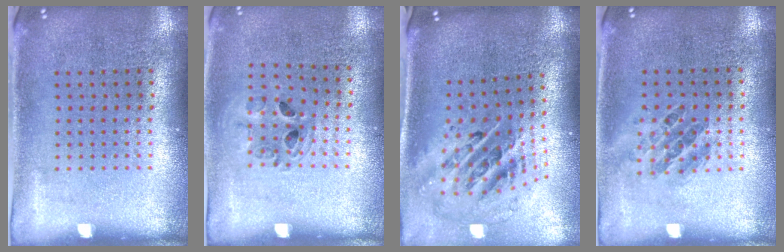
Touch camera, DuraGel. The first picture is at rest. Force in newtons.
{"total": 0.9, "press": 0.9, "slide": 0.2}
{"total": 2.3, "press": 1.6, "slide": 1.7}
{"total": 1.0, "press": 0.8, "slide": 0.6}